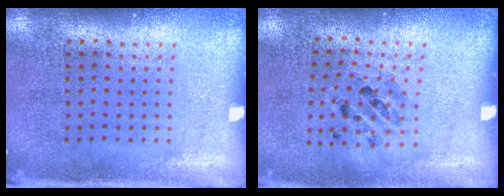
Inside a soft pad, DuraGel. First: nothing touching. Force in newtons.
{"total": 0.8, "press": 0.7, "slide": 0.3}